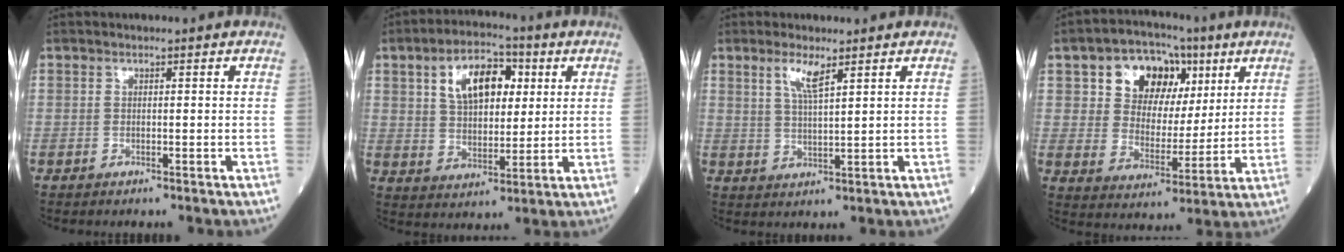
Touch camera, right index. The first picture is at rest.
{"total": 10.6, "force": [3.6, 5.7, 8.1], "torque": [-0.143, 0.023, 0.061]}
{"total": 4.1, "force": [2.4, 0.4, 3.3], "torque": [-0.069, -0.002, 0.048]}
{"total": 11.7, "force": [5.3, 8.3, 6.3], "torque": [-0.098, 0.030, 0.092]}